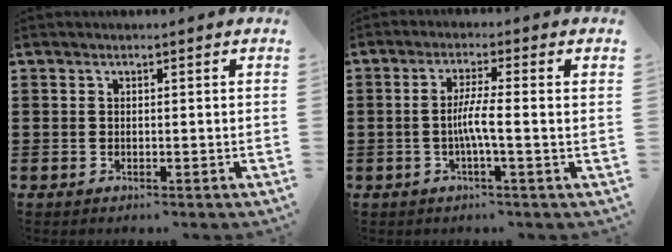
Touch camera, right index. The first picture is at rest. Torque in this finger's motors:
{"motor_torque": [0.62, 0.37, 0.36, 0.13]}